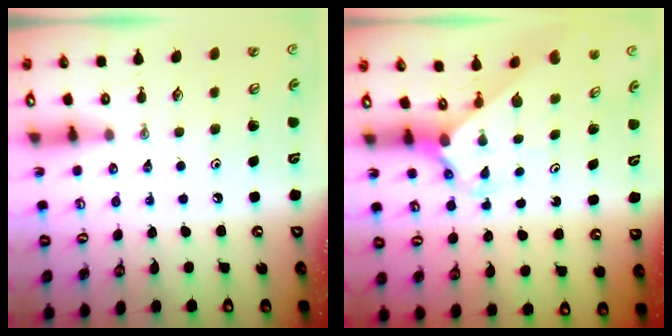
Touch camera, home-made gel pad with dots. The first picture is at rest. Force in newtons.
{"total": 2.5, "press": 2.4, "slide": 0.3}